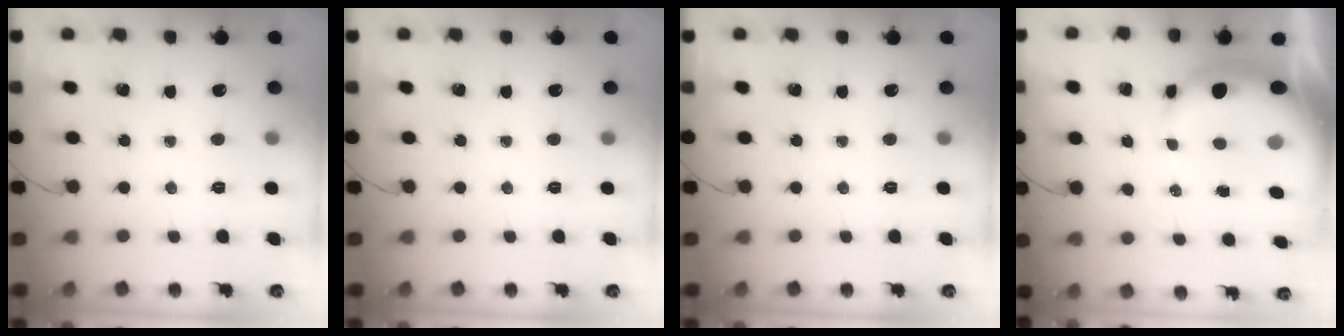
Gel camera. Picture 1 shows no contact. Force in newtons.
{"total": 0.0}
{"total": 0.0}
{"total": 8.8, "press": 8.5, "slide": 1.9}